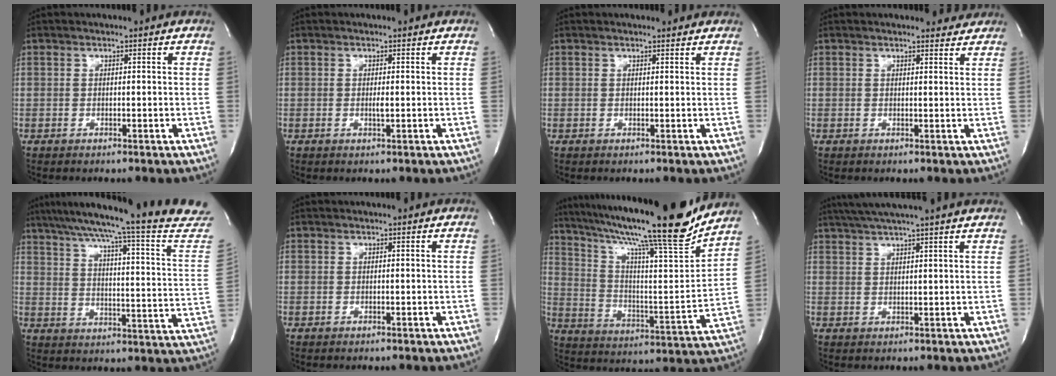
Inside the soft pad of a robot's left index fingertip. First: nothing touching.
{"total": 0.9, "force": [0.0, 0.1, 0.9], "torque": [-0.020, -0.003, 0.001]}
{"total": 1.9, "force": [1.8, 0.4, 0.4], "torque": [-0.015, 0.005, 0.018]}
{"total": 3.4, "force": [3.3, 0.8, 0.4], "torque": [-0.009, -0.002, 0.028]}
{"total": 26.7, "force": [23.5, -1.6, 12.6], "torque": [-0.201, -0.065, 0.301]}
{"total": 0.0}
{"total": 25.6, "force": [21.0, 0.6, 14.7], "torque": [-0.255, -0.033, 0.314]}
{"total": 9.8, "force": [8.3, -1.5, 5.1], "torque": [-0.086, 0.026, 0.112]}